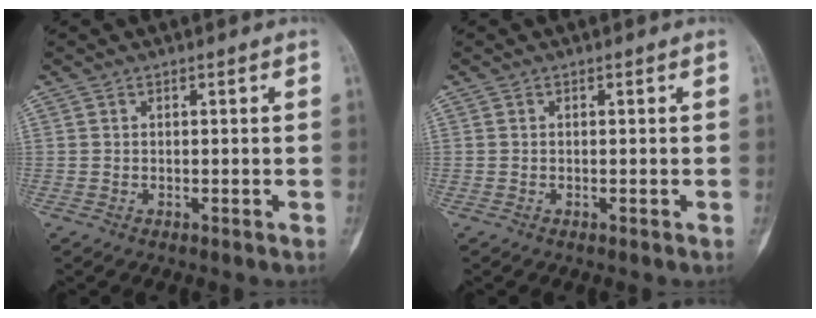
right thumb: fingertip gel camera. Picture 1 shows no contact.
{"total": 0.0}